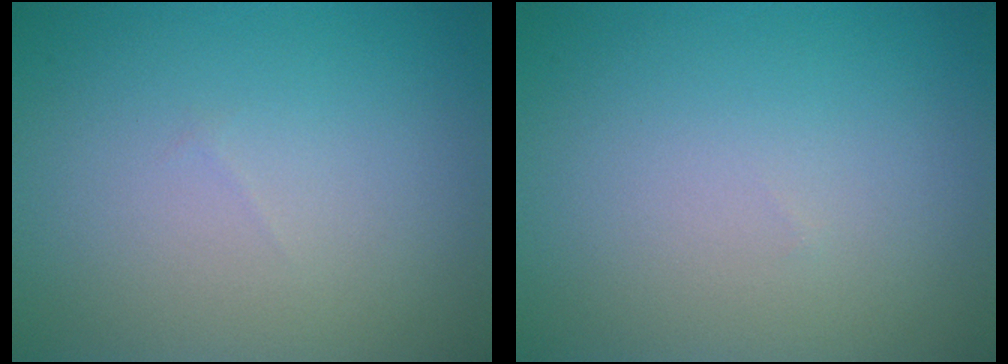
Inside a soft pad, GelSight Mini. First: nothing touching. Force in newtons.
{"total": 0.0}